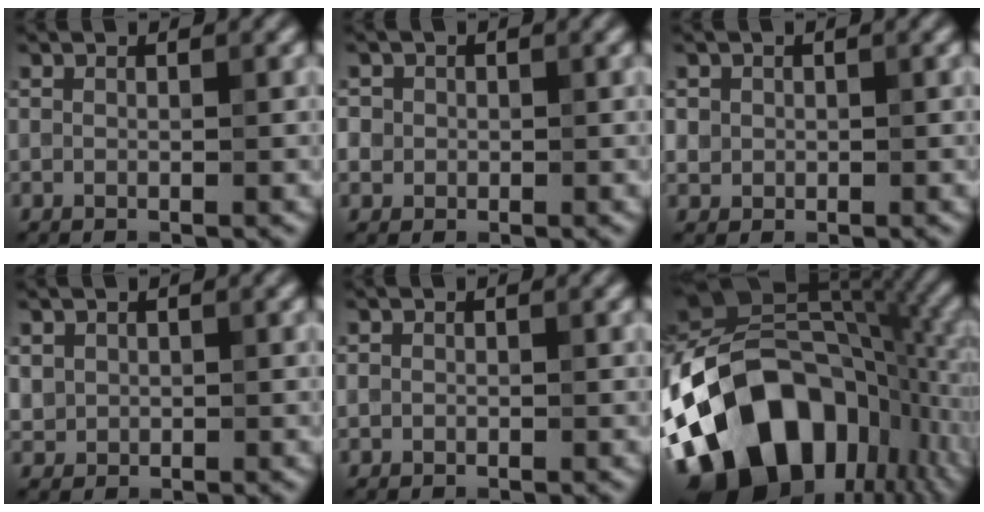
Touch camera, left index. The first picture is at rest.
{"total": 2.2, "force": [0.5, 2.1, 0.6], "torque": [0.002, 0.008, 0.005]}
{"total": 1.1, "force": [0.1, 1.1, 0.1], "torque": [0.008, -0.005, 0.004]}
{"total": 1.2, "force": [0.3, 1.1, 0.2], "torque": [0.000, -0.005, 0.009]}
{"total": 0.6, "force": [-0.1, 0.6, 0.0], "torque": [0.004, -0.004, -0.003]}
{"total": 18.0, "force": [-7.2, 11.3, 12.1], "torque": [-0.206, 0.009, -0.133]}